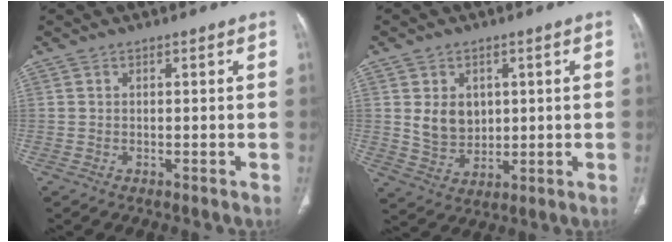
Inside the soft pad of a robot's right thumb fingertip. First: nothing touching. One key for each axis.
{"total": 7.1, "fx": 1.5, "fy": 5.7, "fz": 4.0, "tx": -0.042, "ty": -0.015, "tz": 0.041}